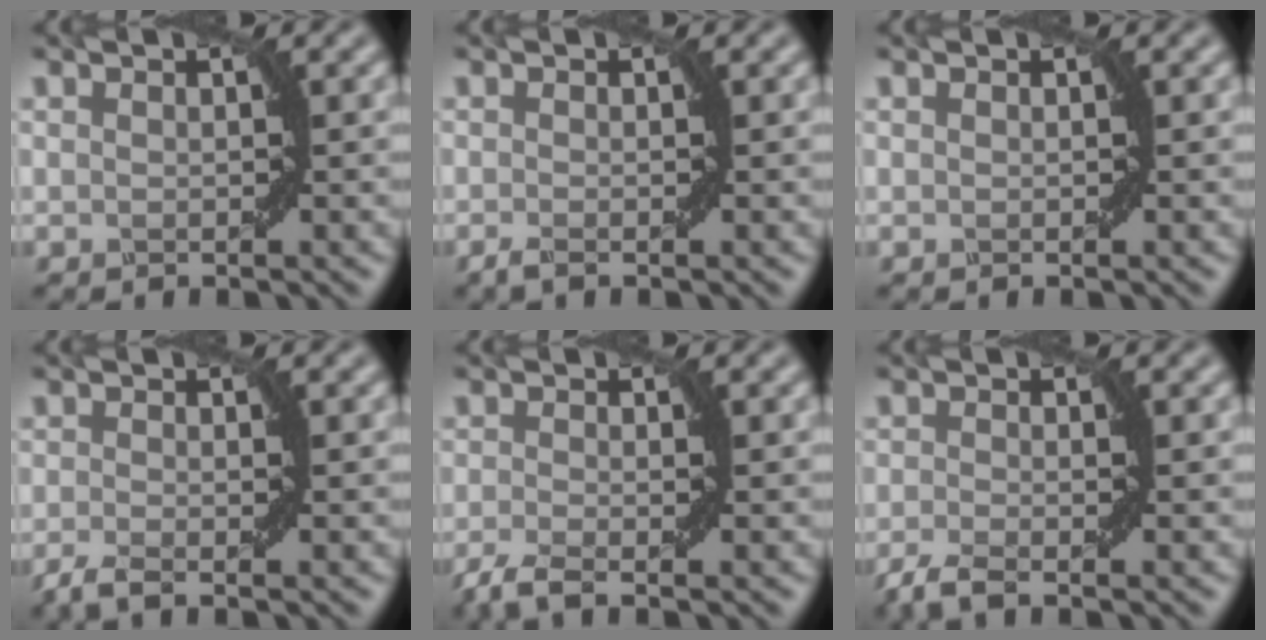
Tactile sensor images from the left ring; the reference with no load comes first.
{"total": 1.2, "force": [-0.6, 0.2, 1.0], "torque": [-0.019, 0.001, -0.013]}
{"total": 0.0}
{"total": 2.0, "force": [-1.2, 0.4, 1.6], "torque": [-0.035, -0.003, -0.030]}
{"total": 2.6, "force": [-1.6, 0.5, 2.0], "torque": [-0.044, -0.003, -0.041]}
{"total": 2.4, "force": [-1.5, 0.5, 1.8], "torque": [-0.040, -0.002, -0.039]}